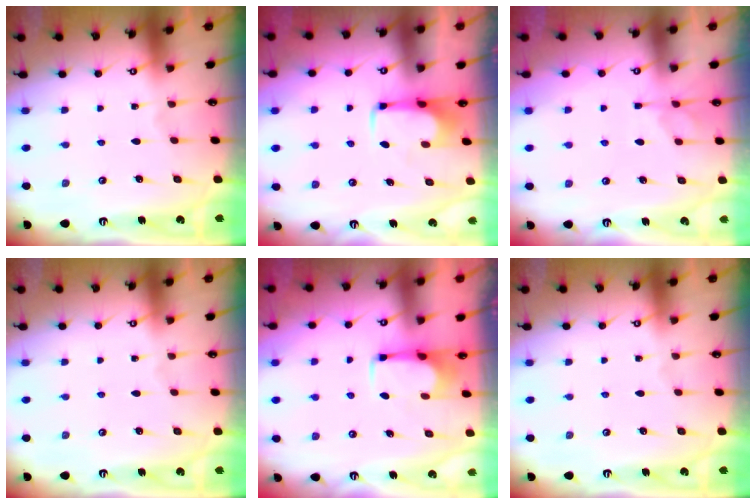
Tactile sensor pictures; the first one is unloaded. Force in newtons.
{"total": 2.0, "press": 1.9, "slide": 0.4}
{"total": 2.6, "press": 2.3, "slide": 1.2}
{"total": 0.0}
{"total": 3.0, "press": 2.9, "slide": 0.5}
{"total": 0.0}